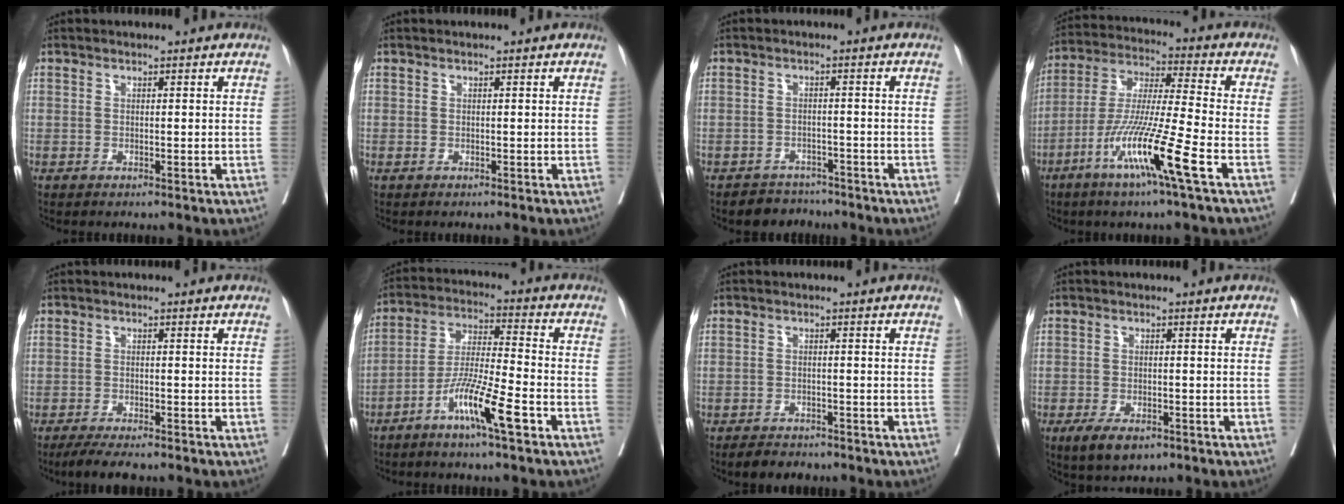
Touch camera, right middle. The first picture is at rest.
{"total": 0.0}
{"total": 4.4, "force": [-4.0, 1.9, -0.3], "torque": [0.009, 0.002, -0.061]}
{"total": 13.8, "force": [-6.4, -1.1, 12.1], "torque": [-0.246, -0.022, -0.124]}
{"total": 5.1, "force": [-4.2, 0.5, 2.8], "torque": [-0.042, -0.011, -0.067]}
{"total": 9.8, "force": [-5.4, 0.0, 8.2], "torque": [-0.162, -0.011, -0.103]}
{"total": 3.9, "force": [-3.4, 1.4, 1.2], "torque": [-0.021, -0.004, -0.052]}
{"total": 5.2, "force": [-3.3, 2.1, 3.4], "torque": [-0.060, -0.008, -0.053]}